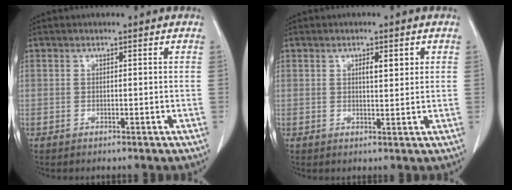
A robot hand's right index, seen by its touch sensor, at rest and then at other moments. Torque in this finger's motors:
{"motor_torque": [0.05, 0.03, 0.00, 0.03]}